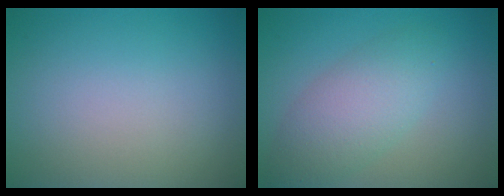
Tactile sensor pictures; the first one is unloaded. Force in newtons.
{"total": 4.6, "press": 4.6, "slide": 0.0}